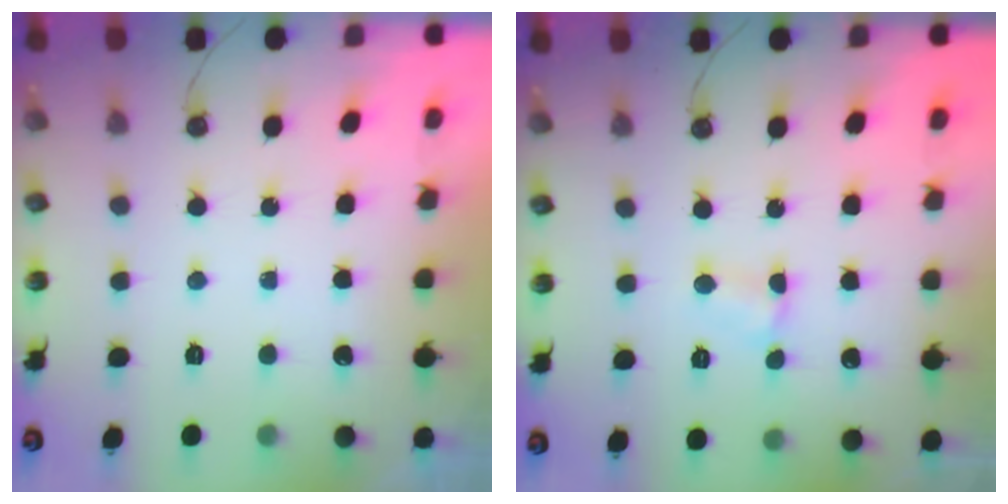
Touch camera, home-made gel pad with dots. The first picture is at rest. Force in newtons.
{"total": 3.3, "press": 3.3, "slide": 0.4}